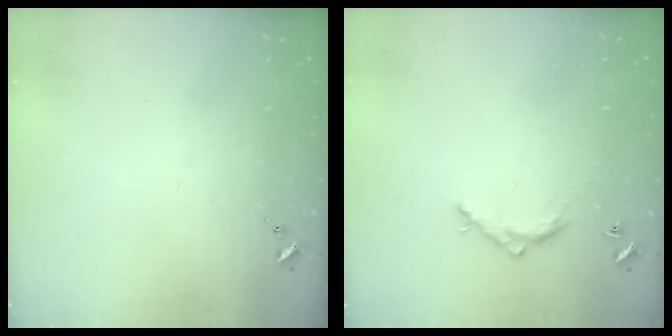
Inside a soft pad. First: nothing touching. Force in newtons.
{"total": 5.5, "press": 5.5, "slide": 0.3}